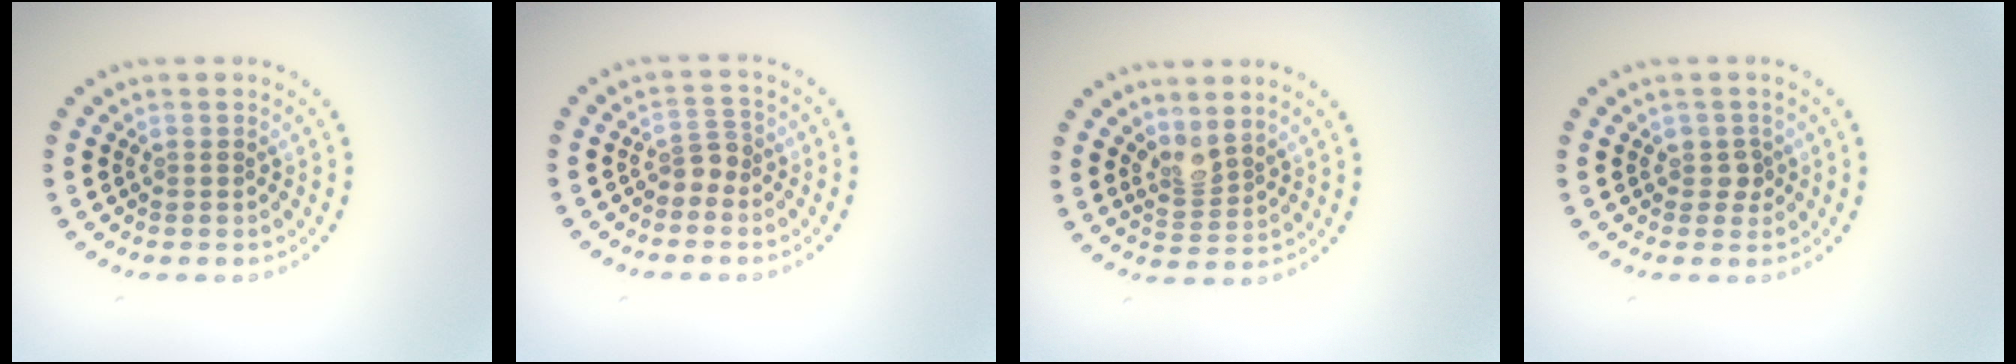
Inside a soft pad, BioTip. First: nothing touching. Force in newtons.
{"total": 1.8, "press": 1.3, "slide": 1.3}
{"total": 2.0, "press": 1.5, "slide": 1.4}
{"total": 1.3, "press": 1.1, "slide": 0.7}